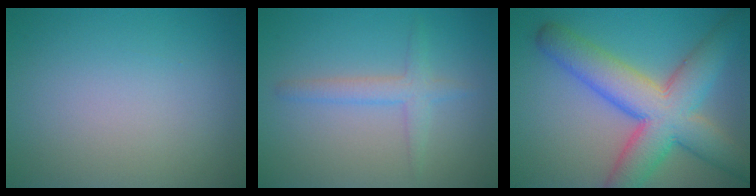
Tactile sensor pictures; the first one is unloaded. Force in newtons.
{"total": 2.3, "press": 2.3, "slide": 0.1}
{"total": 9.9, "press": 9.9, "slide": 0.4}